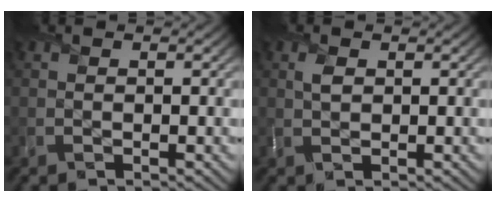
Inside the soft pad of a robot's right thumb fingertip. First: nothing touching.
{"total": 1.5, "force": [0.5, 1.0, 1.0], "torque": [-0.024, -0.002, 0.010]}